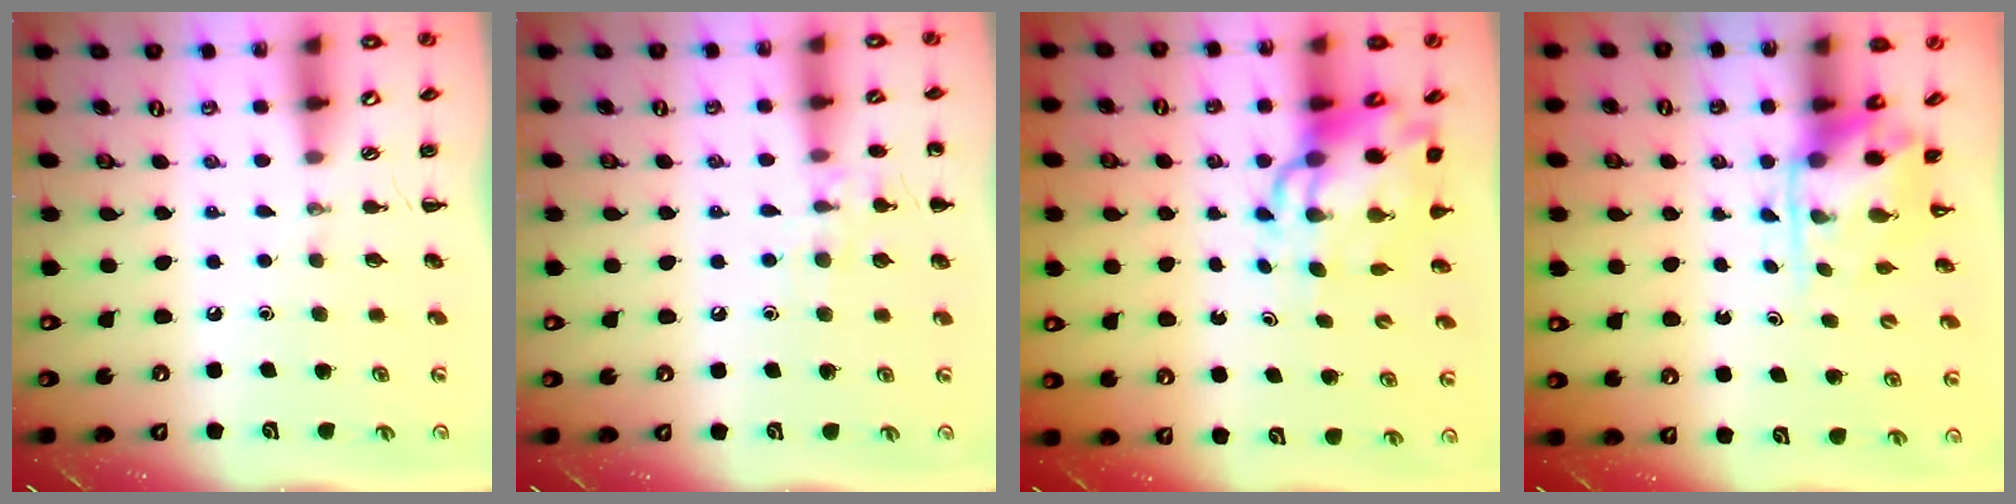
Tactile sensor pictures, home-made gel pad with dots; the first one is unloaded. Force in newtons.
{"total": 9.2, "press": 8.9, "slide": 2.0}
{"total": 11.3, "press": 10.9, "slide": 3.1}
{"total": 3.2, "press": 3.2, "slide": 0.7}